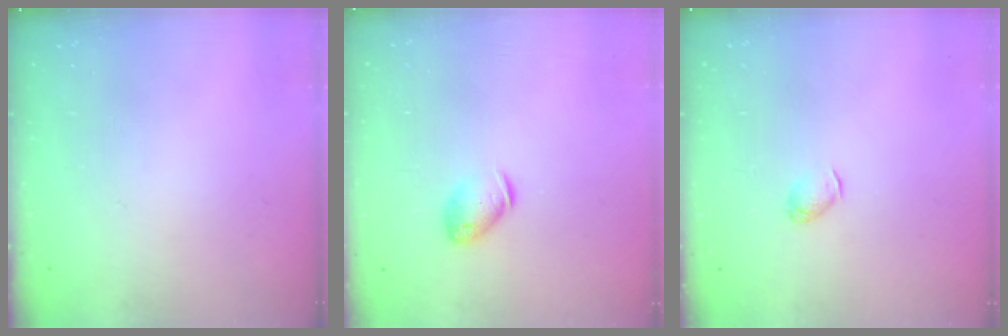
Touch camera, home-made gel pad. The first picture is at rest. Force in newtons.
{"total": 8.0, "press": 7.9, "slide": 1.4}
{"total": 3.1, "press": 3.0, "slide": 0.7}